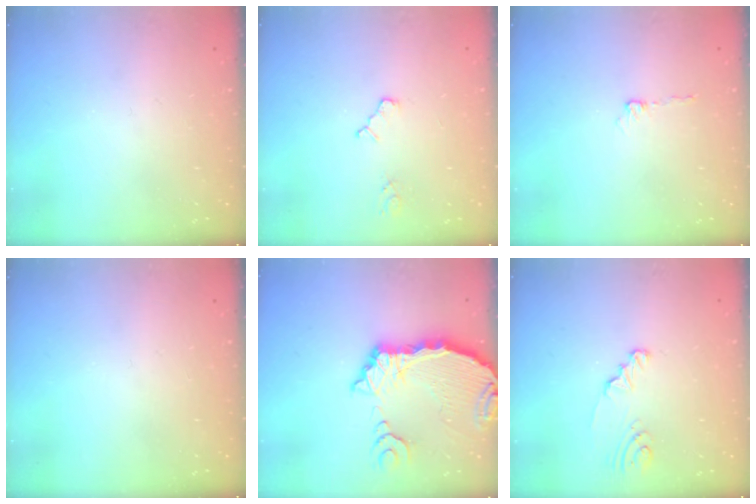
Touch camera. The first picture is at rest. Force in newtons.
{"total": 4.1, "press": 4.0, "slide": 0.5}
{"total": 4.4, "press": 4.4, "slide": 0.5}
{"total": 0.0}
{"total": 10.7, "press": 10.6, "slide": 1.3}
{"total": 2.5, "press": 2.5, "slide": 0.3}